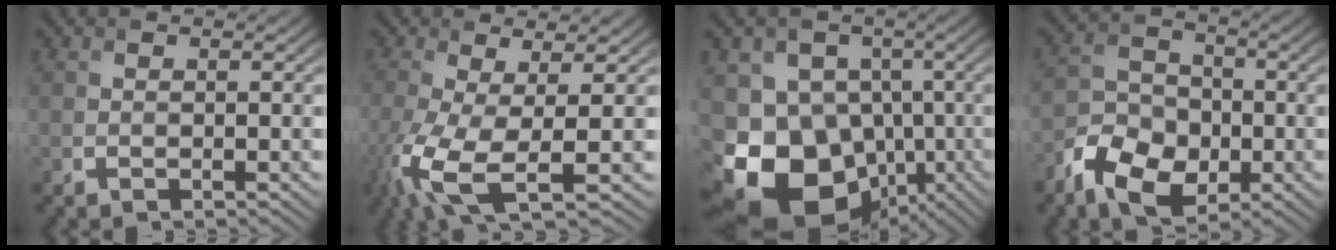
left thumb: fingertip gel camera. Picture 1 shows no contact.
{"total": 8.4, "force": [-2.7, 2.5, 7.6], "torque": [-0.181, -0.019, -0.055]}
{"total": 15.9, "force": [-5.2, 13.0, 7.6], "torque": [-0.164, -0.029, -0.089]}
{"total": 8.5, "force": [-4.2, 5.8, 4.6], "torque": [-0.096, -0.011, -0.091]}